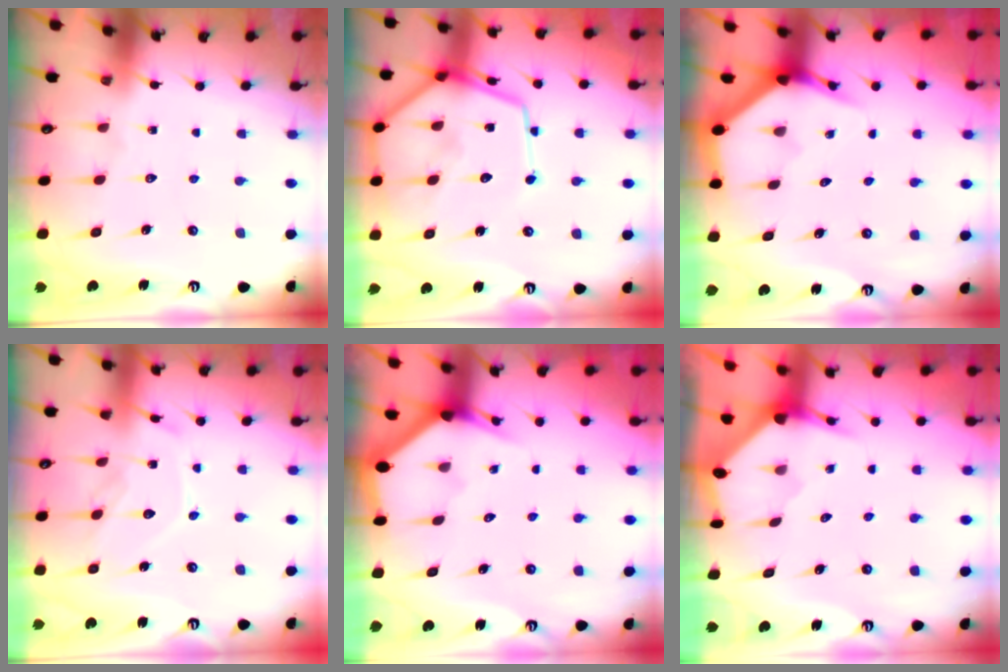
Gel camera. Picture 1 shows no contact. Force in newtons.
{"total": 14.3, "press": 14.2, "slide": 1.4}
{"total": 4.0, "press": 4.0, "slide": 0.1}
{"total": 10.8, "press": 10.8, "slide": 0.2}
{"total": 3.5, "press": 3.5, "slide": 0.1}
{"total": 3.2, "press": 3.2, "slide": 0.3}